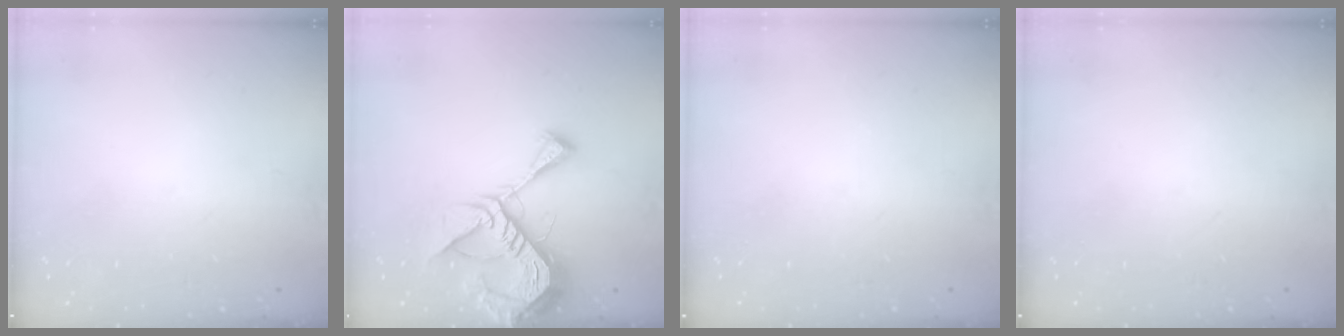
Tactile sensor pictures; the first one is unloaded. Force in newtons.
{"total": 14.7, "press": 14.6, "slide": 1.4}
{"total": 0.0}
{"total": 0.0}